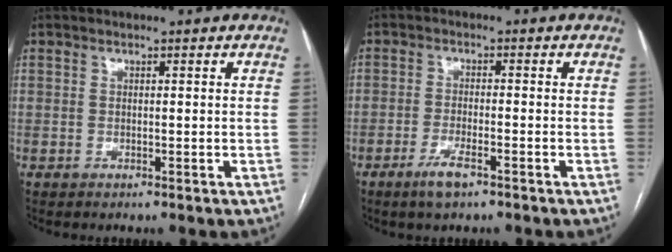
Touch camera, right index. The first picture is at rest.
{"total": 3.9, "force": [-2.5, 0.6, 2.9], "torque": [-0.061, -0.005, -0.044]}